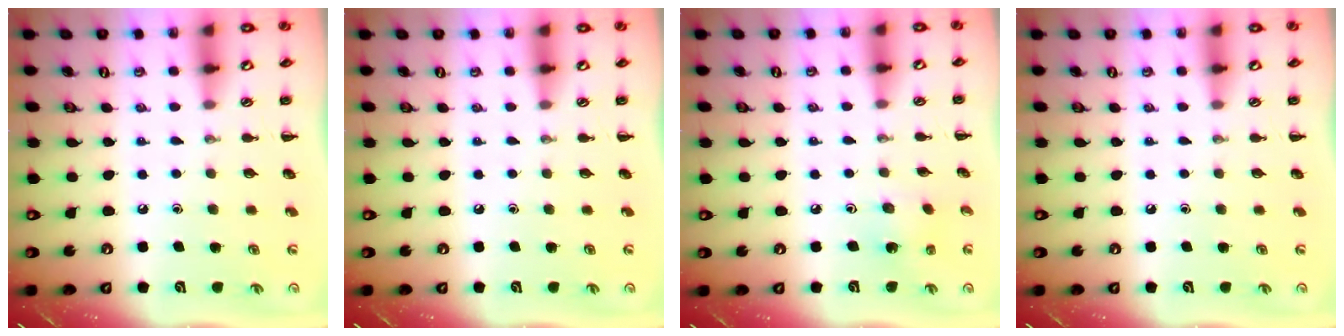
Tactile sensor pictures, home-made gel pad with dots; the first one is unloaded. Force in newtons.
{"total": 0.0}
{"total": 2.1, "press": 1.9, "slide": 0.7}
{"total": 0.0}